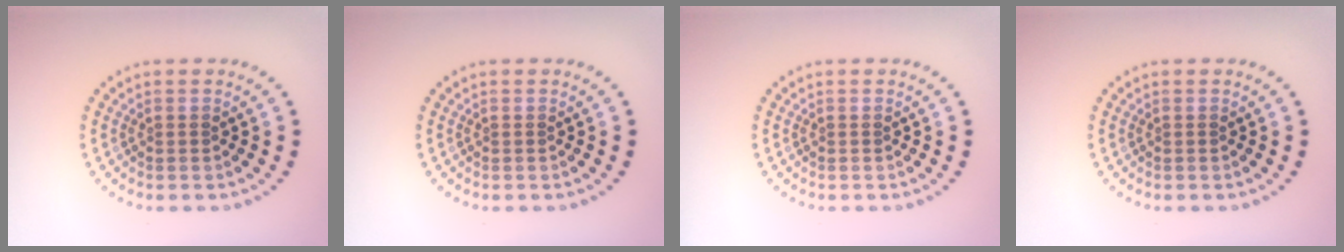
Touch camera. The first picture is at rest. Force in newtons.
{"total": 0.0}
{"total": 0.0}
{"total": 0.0}